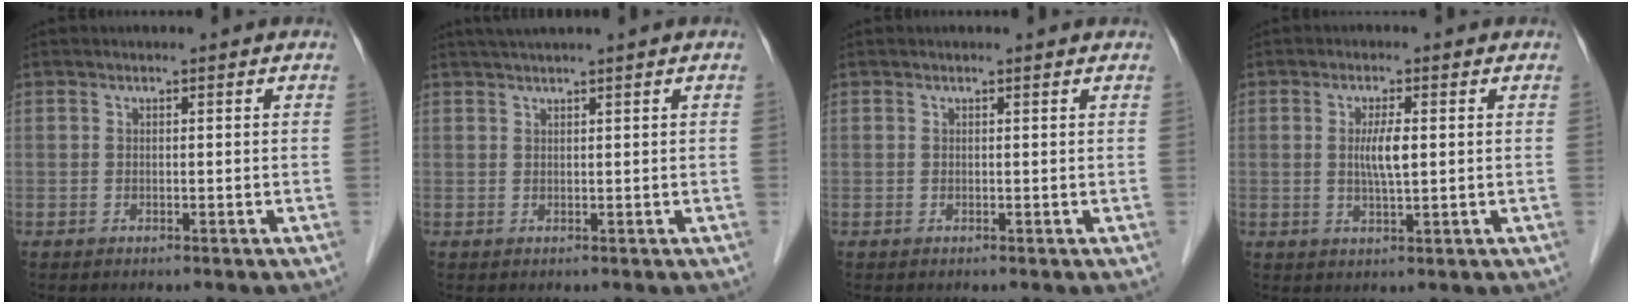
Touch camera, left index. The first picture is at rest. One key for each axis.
{"total": 2.9, "fx": 2.3, "fy": -0.8, "fz": 1.6, "tx": -0.024, "ty": 0.017, "tz": 0.044}
{"total": 0.7, "fx": 0.6, "fy": 0.0, "fz": 0.1, "tx": -0.009, "ty": 0.001, "tz": 0.005}
{"total": 3.8, "fx": 0.4, "fy": 0.4, "fz": 3.8, "tx": -0.070, "ty": -0.002, "tz": 0.006}